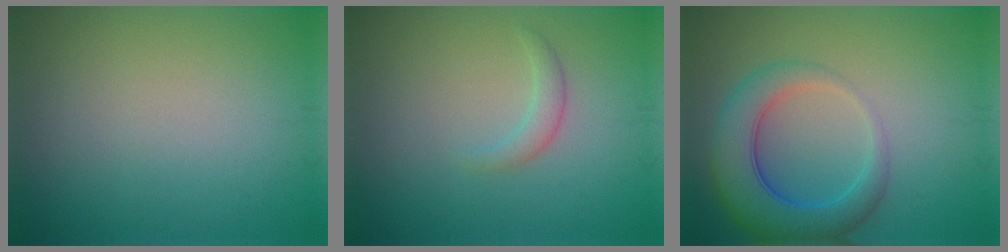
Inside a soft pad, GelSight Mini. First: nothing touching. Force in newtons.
{"total": 1.4, "press": 1.4, "slide": 0.2}
{"total": 6.4, "press": 6.4, "slide": 0.3}